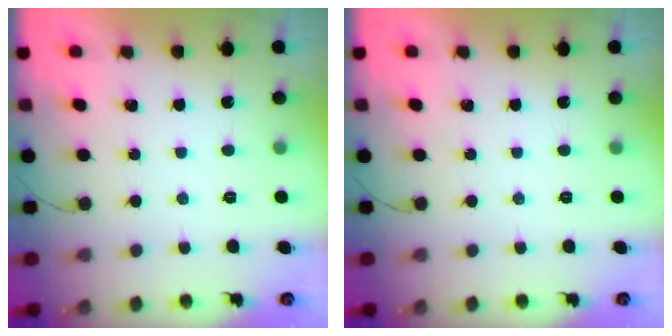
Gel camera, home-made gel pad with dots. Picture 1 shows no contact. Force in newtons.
{"total": 0.0}